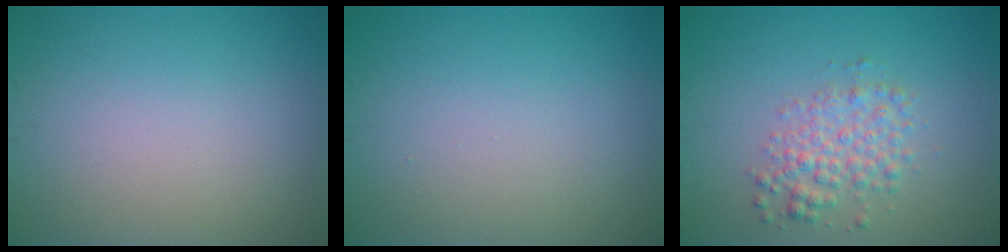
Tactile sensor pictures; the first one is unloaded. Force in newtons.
{"total": 0.0}
{"total": 3.1, "press": 3.1, "slide": 0.1}